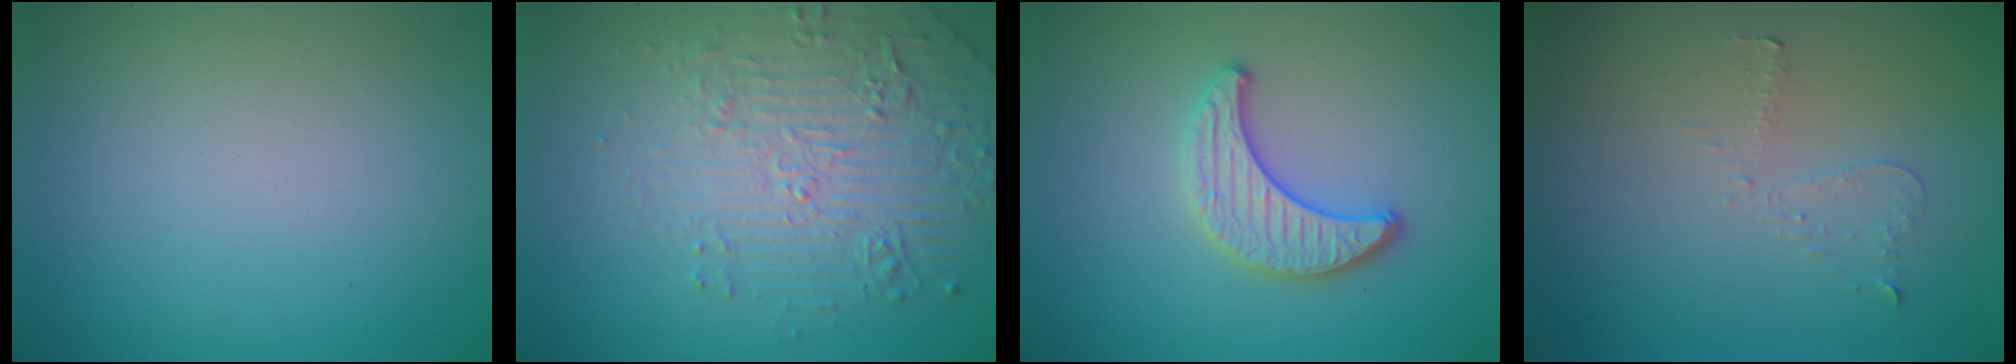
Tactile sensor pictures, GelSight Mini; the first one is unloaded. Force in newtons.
{"total": 5.0, "press": 3.9, "slide": 3.1}
{"total": 3.3, "press": 3.1, "slide": 1.0}
{"total": 0.9, "press": 0.8, "slide": 0.4}